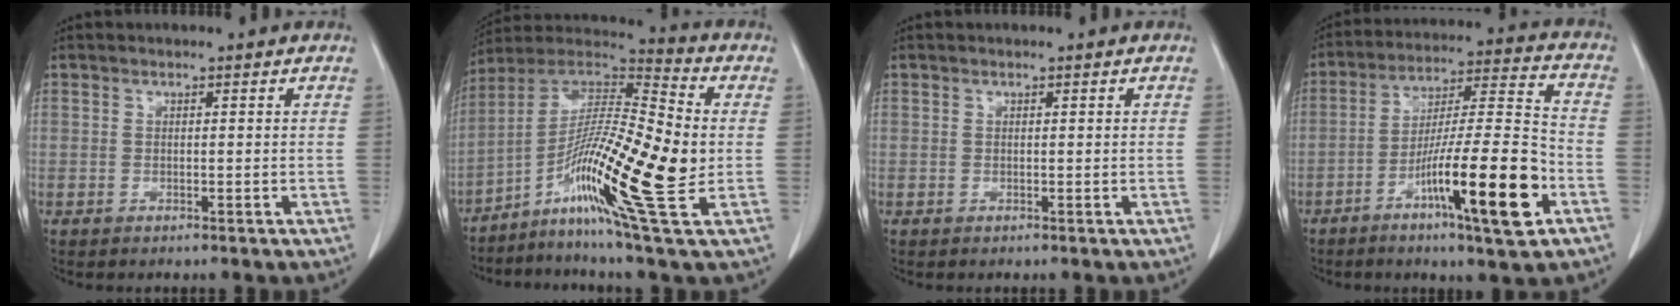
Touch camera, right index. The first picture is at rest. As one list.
[{"total": 20.6, "force": [-4.3, 1.3, 20.1], "torque": [-0.383, -0.010, -0.085]}, {"total": 0.0}, {"total": 17.4, "force": [-7.5, 1.1, 15.7], "torque": [-0.267, -0.008, -0.123]}]